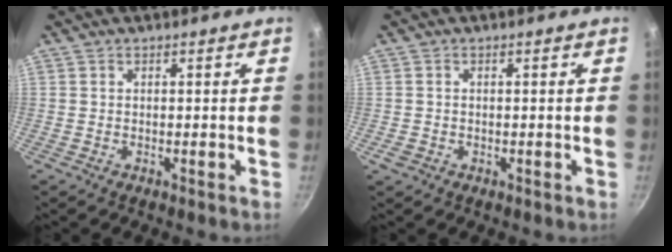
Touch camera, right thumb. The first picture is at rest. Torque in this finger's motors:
{"motor_torque": [1.02, 0.69, 0.32, -0.90, 0.01]}